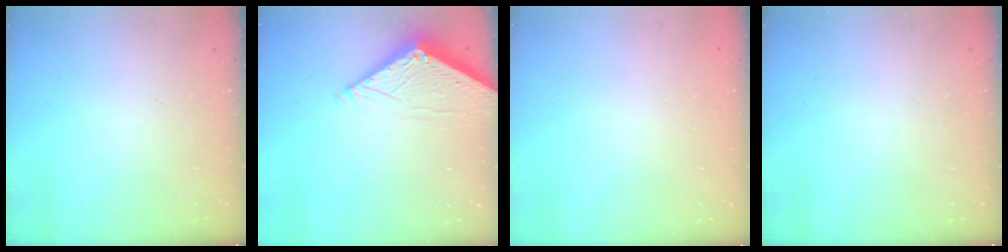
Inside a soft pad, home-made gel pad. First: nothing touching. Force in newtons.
{"total": 6.2, "press": 6.2, "slide": 0.2}
{"total": 0.0}
{"total": 0.0}